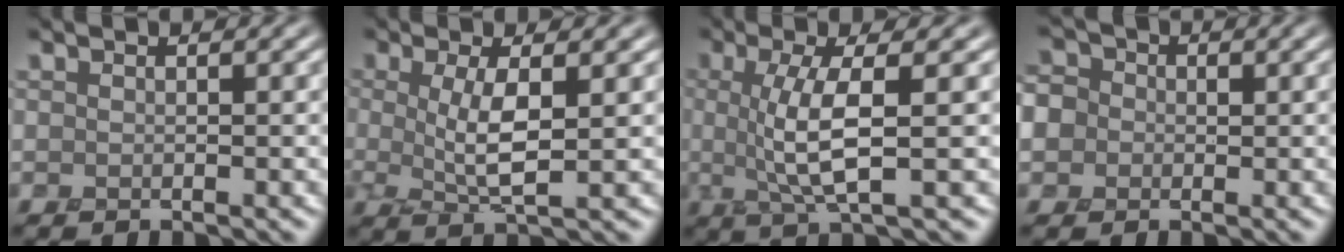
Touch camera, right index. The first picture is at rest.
{"total": 3.7, "force": [0.2, 0.8, 3.6], "torque": [-0.073, -0.005, 0.010]}
{"total": 4.8, "force": [0.1, 1.0, 4.7], "torque": [-0.095, -0.003, 0.006]}
{"total": 4.0, "force": [-0.3, 3.8, 1.2], "torque": [-0.022, 0.017, -0.029]}